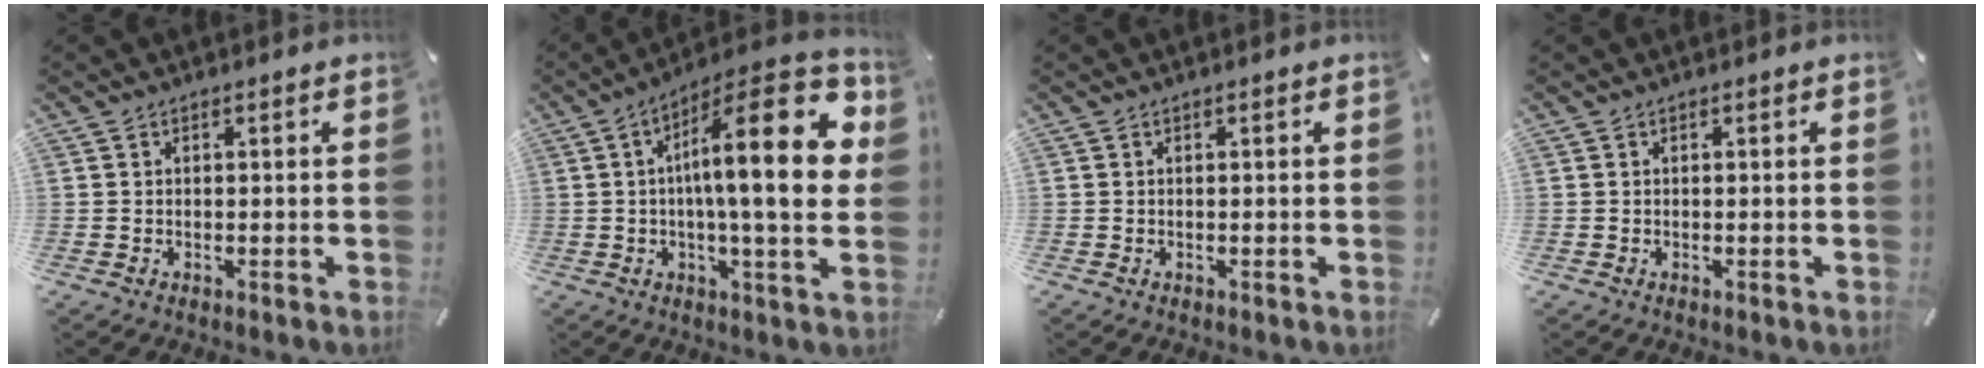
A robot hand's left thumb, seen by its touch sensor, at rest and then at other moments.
{"total": 22.9, "force": [3.9, 5.8, 21.8], "torque": [-0.324, -0.023, 0.054]}
{"total": 0.0}
{"total": 0.0}